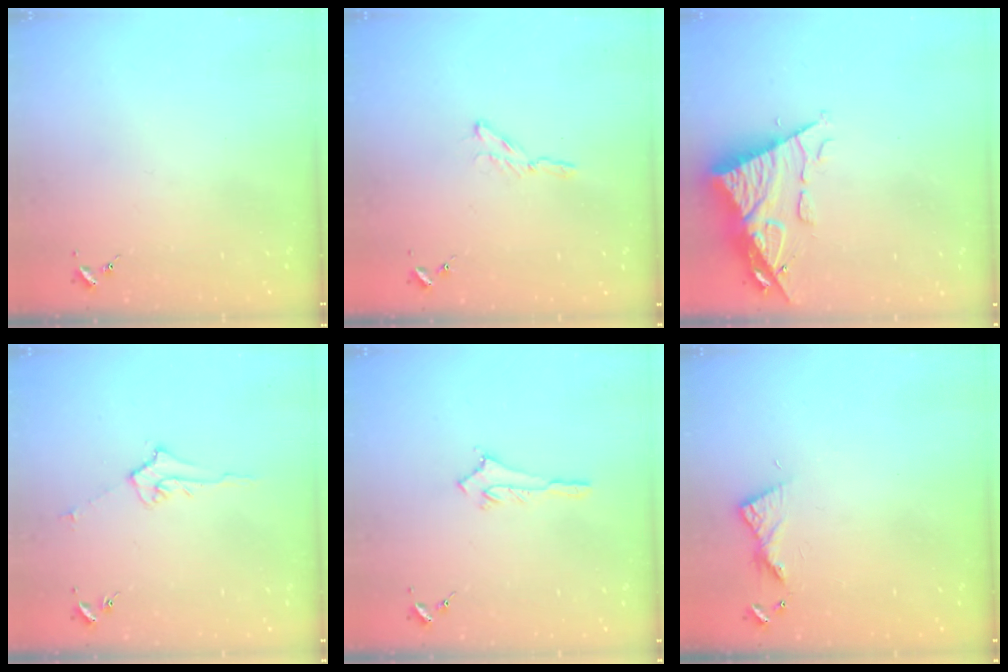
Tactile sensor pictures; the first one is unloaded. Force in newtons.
{"total": 2.9, "press": 2.9, "slide": 0.3}
{"total": 13.0, "press": 12.9, "slide": 1.4}
{"total": 5.2, "press": 5.1, "slide": 0.9}
{"total": 2.9, "press": 2.9, "slide": 0.2}
{"total": 6.1, "press": 6.1, "slide": 0.6}